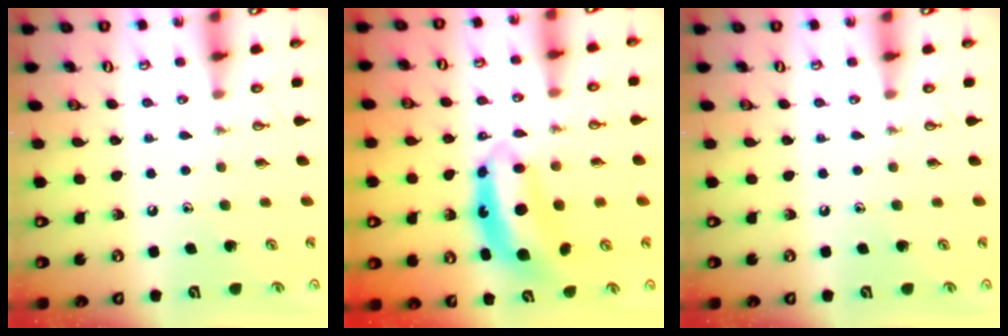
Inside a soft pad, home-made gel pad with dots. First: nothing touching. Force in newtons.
{"total": 7.5, "press": 7.5, "slide": 0.6}
{"total": 0.0}